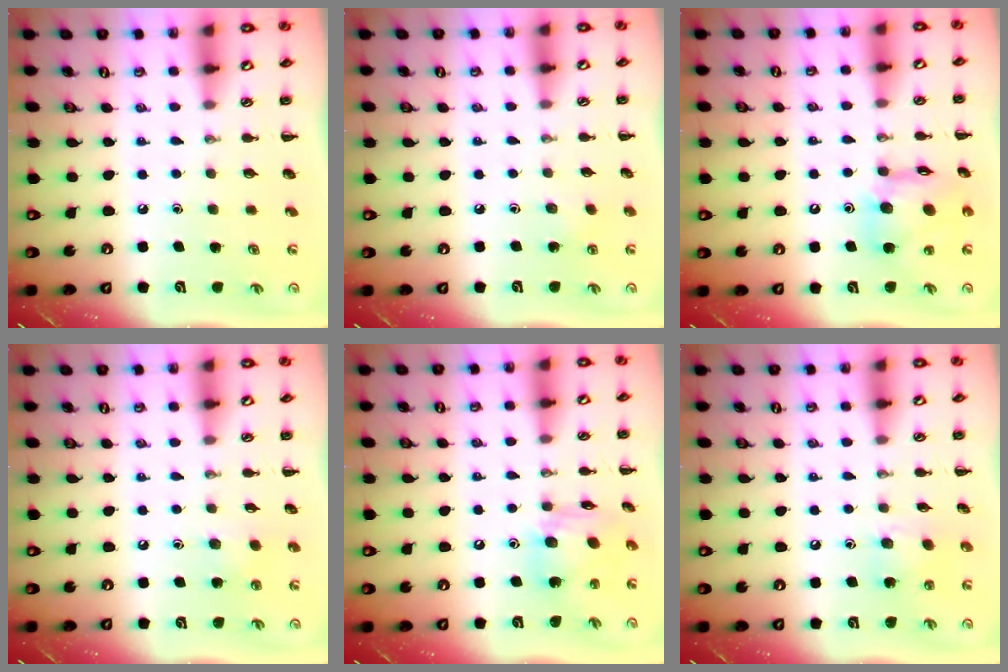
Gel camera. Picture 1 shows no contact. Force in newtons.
{"total": 4.7, "press": 4.6, "slide": 1.3}
{"total": 13.5, "press": 13.2, "slide": 3.0}
{"total": 6.0, "press": 5.9, "slide": 1.3}
{"total": 12.2, "press": 12.2, "slide": 0.9}
{"total": 6.1, "press": 6.0, "slide": 1.1}